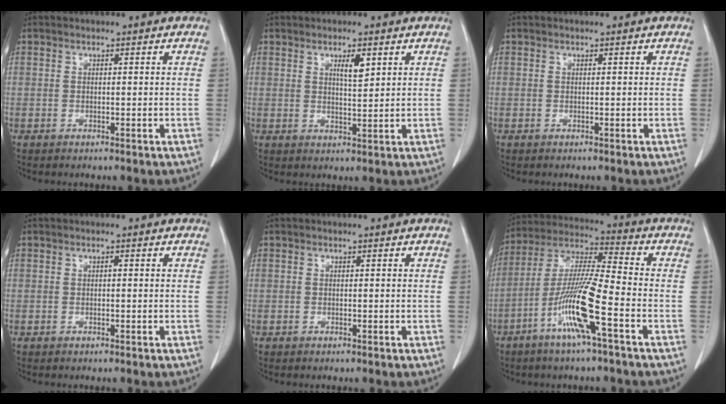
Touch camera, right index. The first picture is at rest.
{"total": 3.2, "force": [1.6, 0.6, 2.7], "torque": [-0.047, -0.003, 0.027]}
{"total": 0.0}
{"total": 0.0}
{"total": 0.0}
{"total": 12.8, "force": [-5.4, -0.1, 11.6], "torque": [-0.236, -0.005, -0.109]}